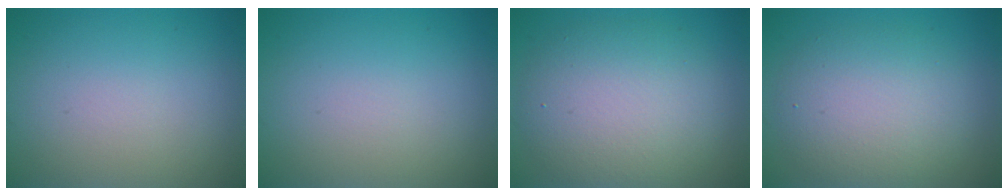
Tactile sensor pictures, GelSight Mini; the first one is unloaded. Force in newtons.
{"total": 0.0}
{"total": 7.1, "press": 7.1, "slide": 0.6}
{"total": 5.9, "press": 5.9, "slide": 0.3}